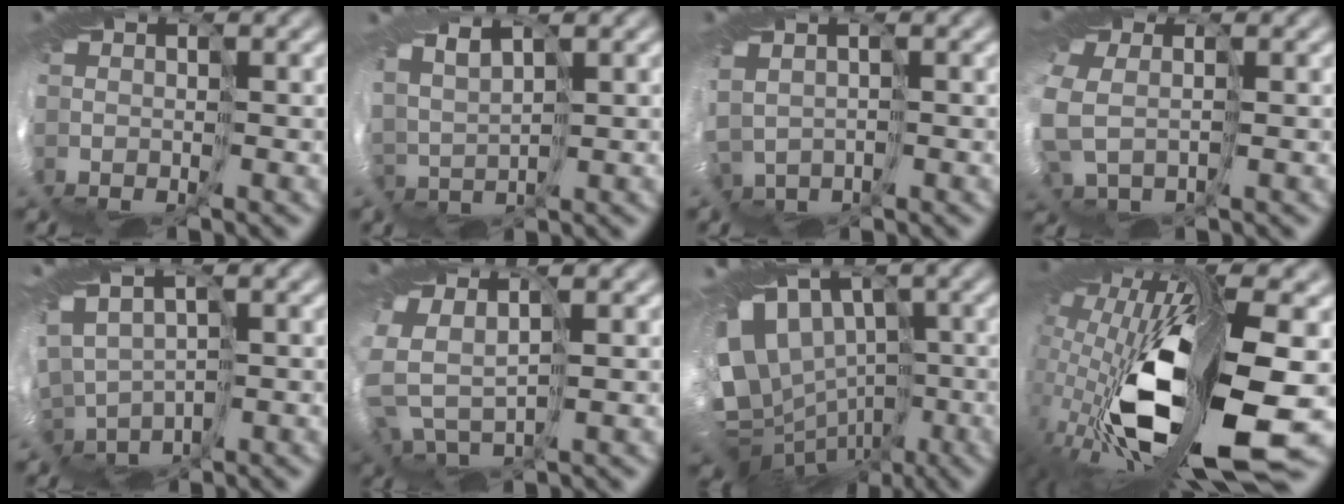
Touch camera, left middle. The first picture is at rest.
{"total": 2.3, "force": [2.2, 0.1, -0.6], "torque": [-0.010, 0.009, 0.049]}
{"total": 2.3, "force": [0.3, 2.2, 0.6], "torque": [-0.021, -0.001, 0.027]}
{"total": 4.1, "force": [-0.8, 3.4, 2.3], "torque": [-0.116, -0.021, 0.001]}
{"total": 4.9, "force": [0.6, 3.8, 3.1], "torque": [-0.086, -0.005, 0.033]}
{"total": 4.6, "force": [0.4, 3.5, 2.9], "torque": [-0.112, -0.018, 0.027]}
{"total": 10.8, "force": [-0.3, 9.1, 5.9], "torque": [-0.134, -0.008, 0.030]}
{"total": 15.9, "force": [-1.4, 6.4, 14.4], "torque": [-0.306, -0.051, -0.001]}